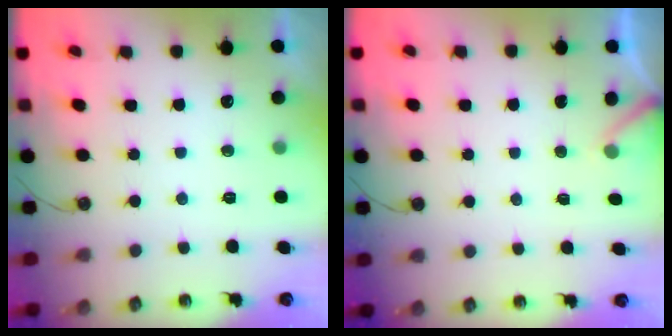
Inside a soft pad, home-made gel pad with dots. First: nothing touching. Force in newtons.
{"total": 3.0, "press": 3.0, "slide": 0.2}